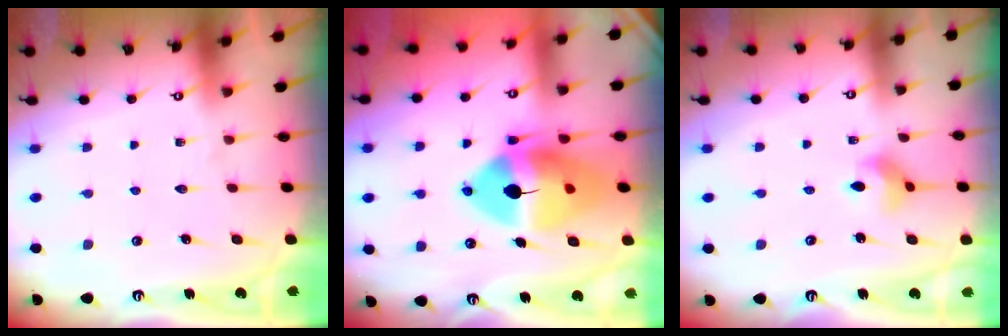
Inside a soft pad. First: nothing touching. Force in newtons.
{"total": 17.5, "press": 17.3, "slide": 2.9}
{"total": 5.7, "press": 5.7, "slide": 0.5}